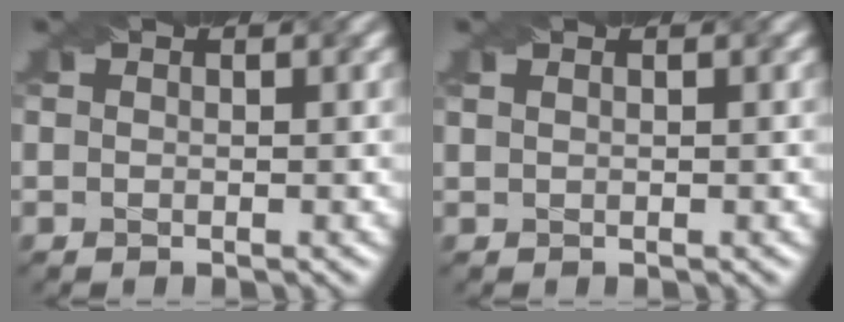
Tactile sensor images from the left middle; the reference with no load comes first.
{"total": 0.8, "force": [0.6, 0.2, 0.5], "torque": [-0.003, 0.002, -0.001]}